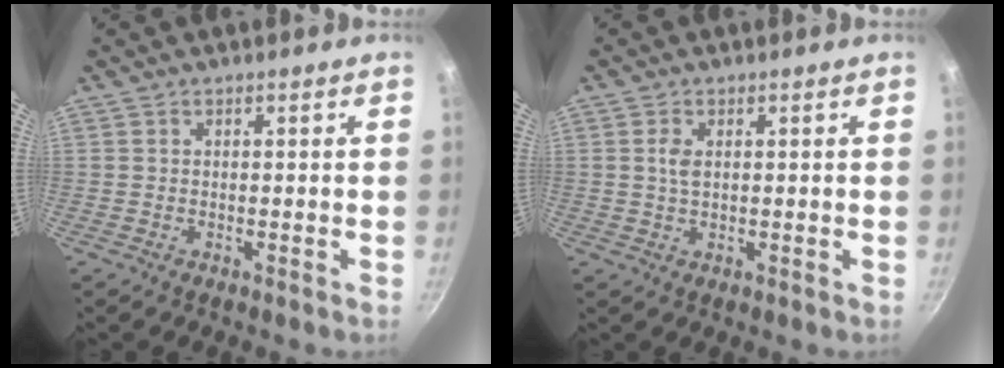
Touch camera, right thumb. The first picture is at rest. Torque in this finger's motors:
{"motor_torque": [-0.41, 0.29, 0.01, 0.43, 0.01]}